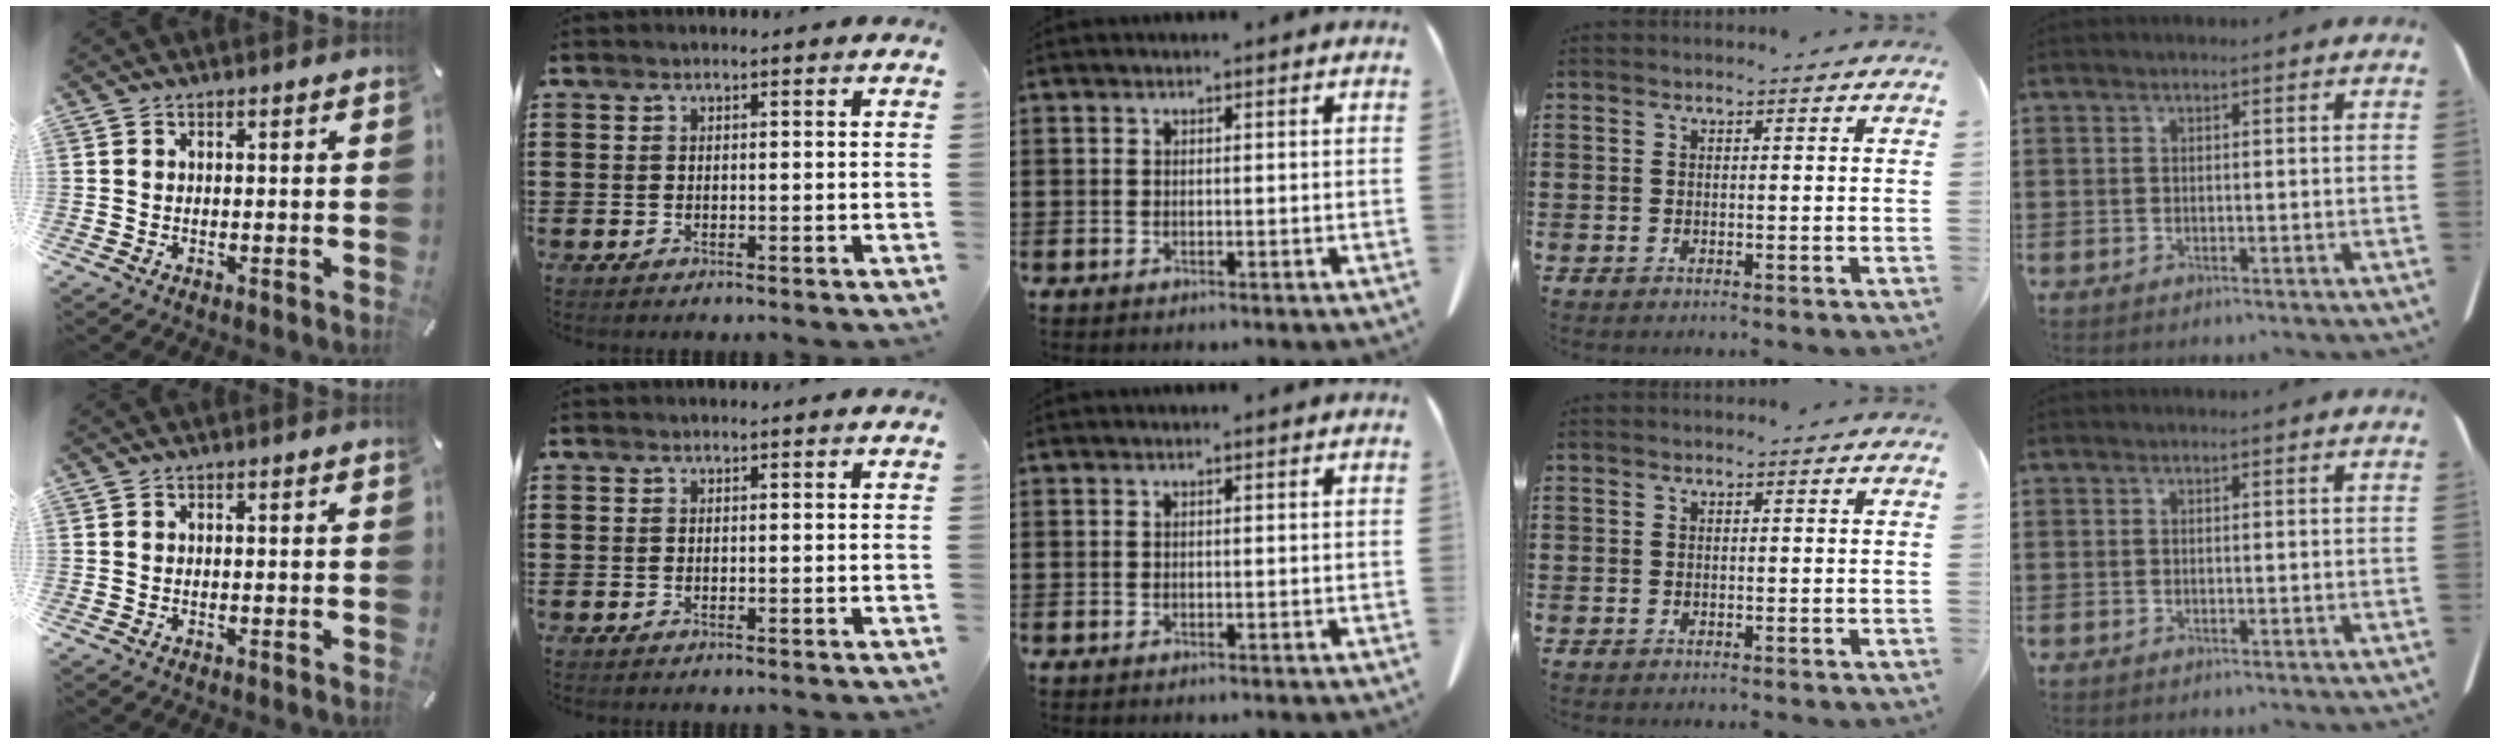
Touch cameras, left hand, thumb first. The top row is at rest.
{}